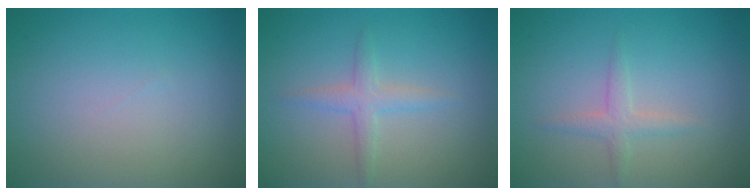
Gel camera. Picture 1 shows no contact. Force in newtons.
{"total": 1.7, "press": 1.7, "slide": 0.1}
{"total": 1.6, "press": 1.6, "slide": 0.1}